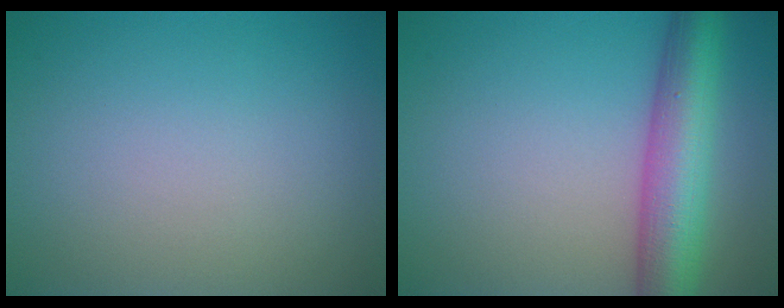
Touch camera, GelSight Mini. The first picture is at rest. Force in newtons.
{"total": 7.4, "press": 7.4, "slide": 0.3}